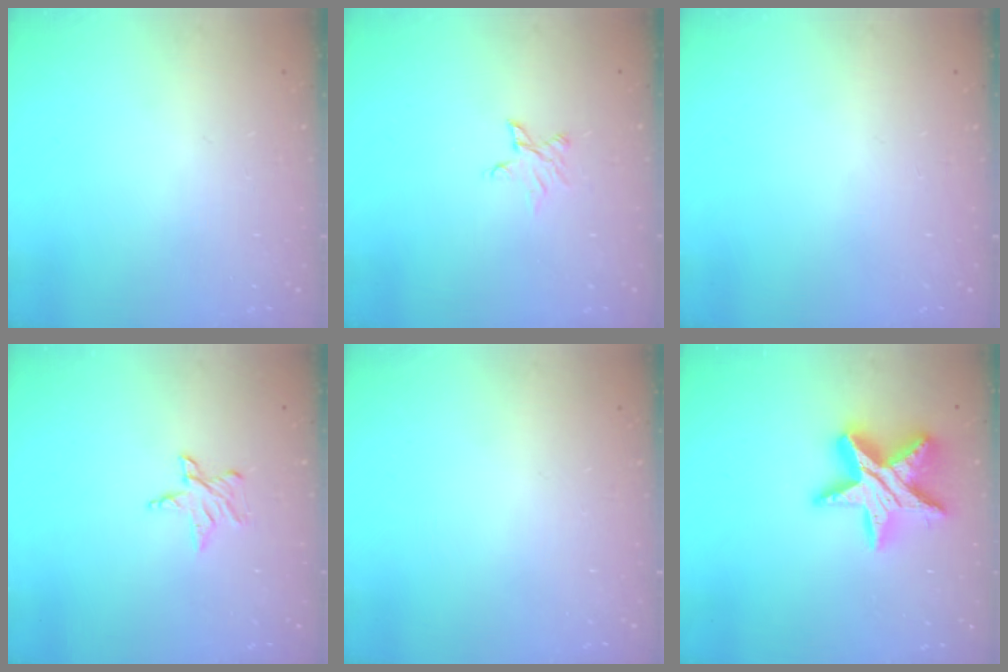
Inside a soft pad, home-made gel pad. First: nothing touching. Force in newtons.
{"total": 2.9, "press": 2.9, "slide": 0.2}
{"total": 0.0}
{"total": 3.7, "press": 3.7, "slide": 0.3}
{"total": 0.0}
{"total": 17.0, "press": 16.9, "slide": 1.4}